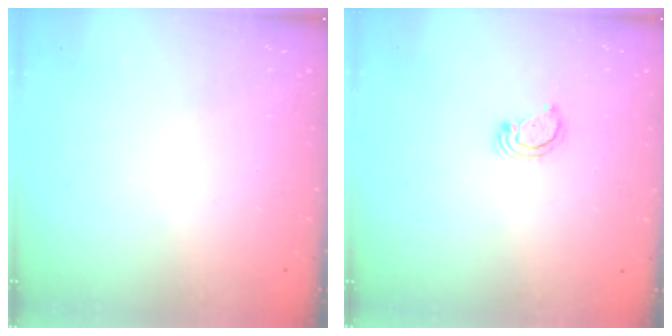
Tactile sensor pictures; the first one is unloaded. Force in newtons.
{"total": 2.3, "press": 2.3, "slide": 0.2}